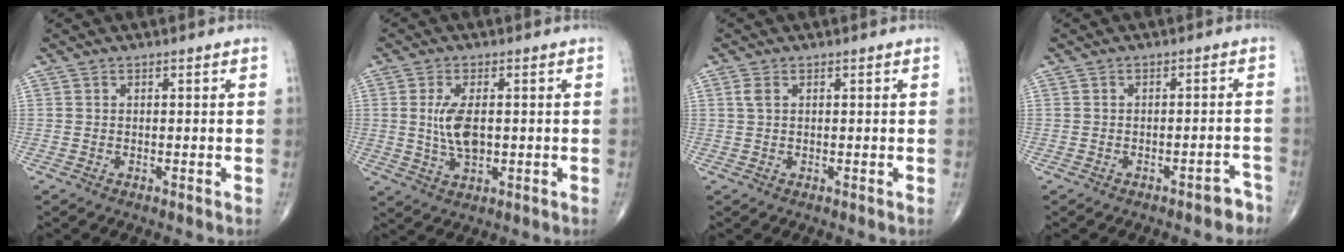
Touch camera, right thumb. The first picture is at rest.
{"total": 6.5, "force": [0.5, 3.1, 5.7], "torque": [-0.115, -0.008, 0.011]}
{"total": 1.4, "force": [0.5, 0.7, 1.1], "torque": [-0.032, 0.010, 0.014]}
{"total": 3.1, "force": [-2.5, 1.1, 1.3], "torque": [-0.004, 0.027, -0.029]}